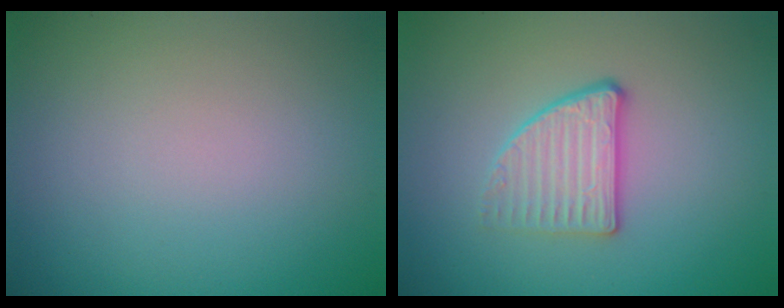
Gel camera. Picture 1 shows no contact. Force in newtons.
{"total": 2.7, "press": 2.4, "slide": 1.2}